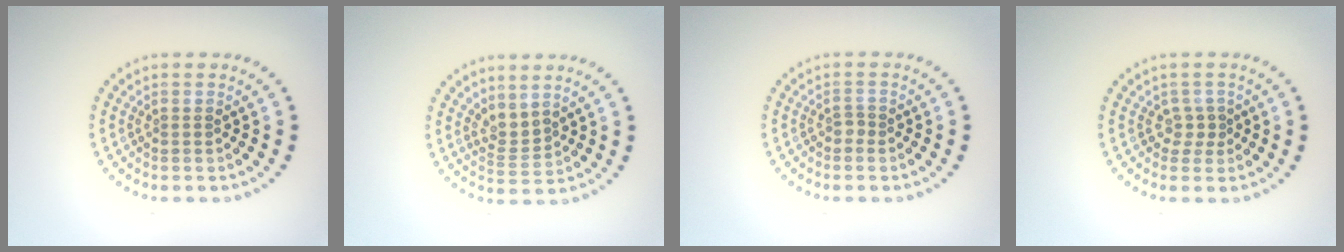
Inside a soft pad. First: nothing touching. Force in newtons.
{"total": 1.8, "press": 1.3, "slide": 1.3}
{"total": 0.8, "press": 0.5, "slide": 0.7}
{"total": 1.4, "press": 1.0, "slide": 1.0}